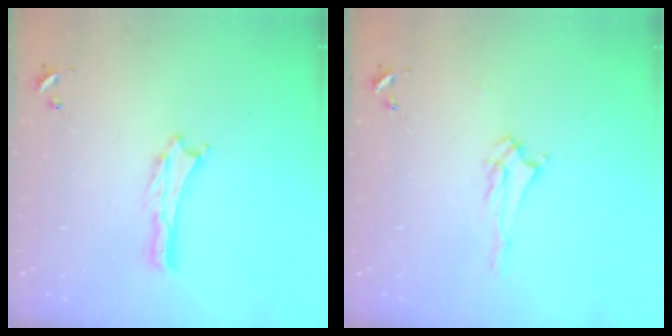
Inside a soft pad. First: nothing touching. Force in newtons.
{"total": 1.3, "press": 1.3, "slide": 0.2}